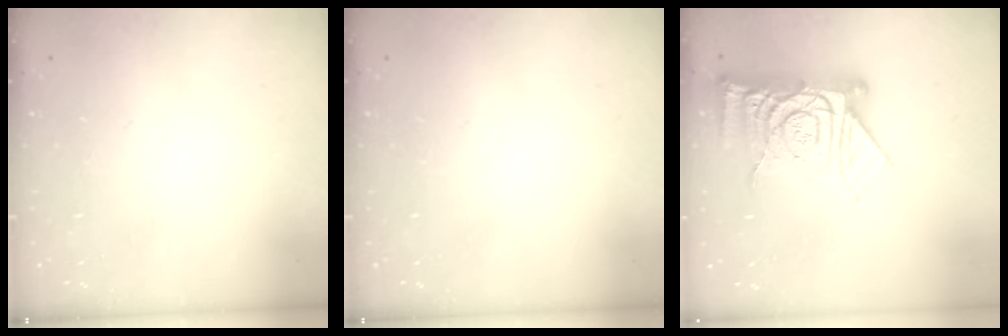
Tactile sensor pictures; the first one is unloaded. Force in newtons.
{"total": 0.0}
{"total": 17.2, "press": 17.2, "slide": 1.7}